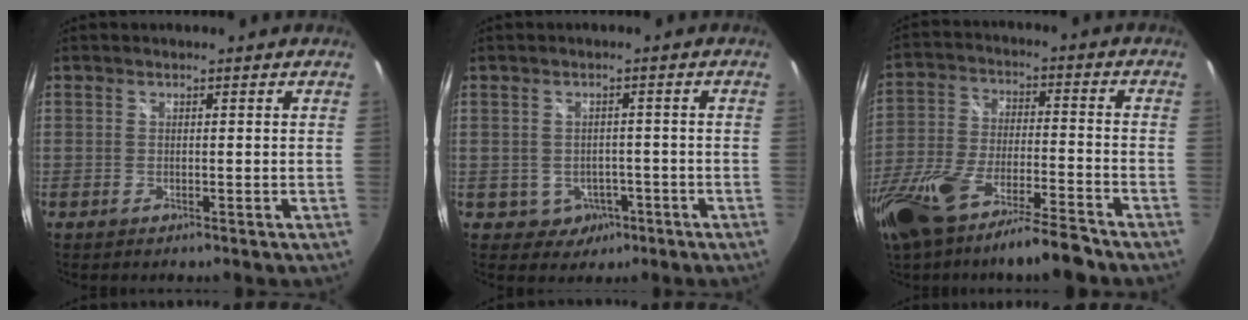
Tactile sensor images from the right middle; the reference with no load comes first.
{"total": 4.1, "force": [-1.7, 3.6, 0.9], "torque": [-0.029, 0.007, -0.013]}
{"total": 19.5, "force": [-14.8, 3.4, 12.2], "torque": [-0.258, -0.049, -0.254]}